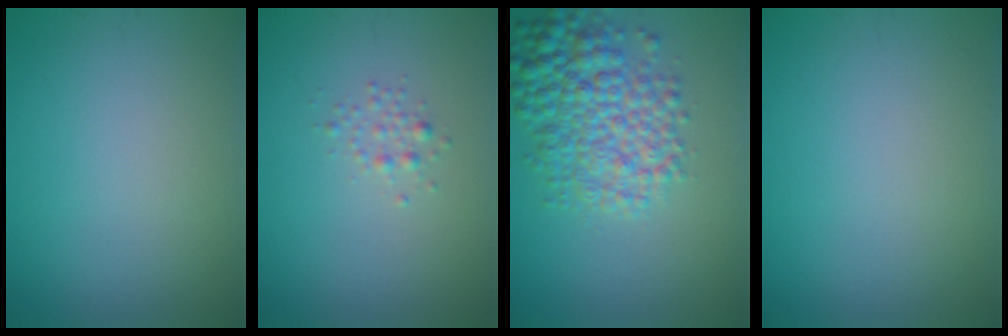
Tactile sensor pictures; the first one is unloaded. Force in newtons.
{"total": 1.1, "press": 1.1, "slide": 0.0}
{"total": 6.4, "press": 6.4, "slide": 0.1}
{"total": 0.0}